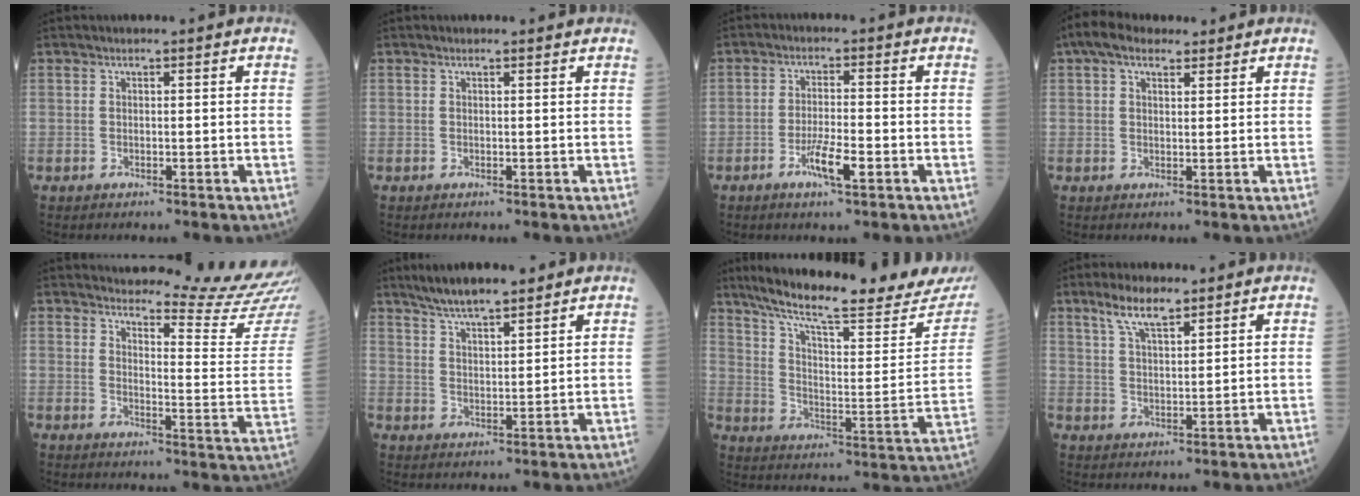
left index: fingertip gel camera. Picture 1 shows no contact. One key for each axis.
{"total": 0.6, "fx": 0.4, "fy": 0.4, "fz": -0.1, "tx": -0.006, "ty": 0.000, "tz": 0.005}
{"total": 4.7, "fx": -2.3, "fy": 0.7, "fz": 4.0, "tx": -0.080, "ty": -0.006, "tz": -0.041}
{"total": 5.5, "fx": 3.6, "fy": 2.9, "fz": 2.9, "tx": -0.066, "ty": 0.036, "tz": 0.070}
{"total": 16.1, "fx": 15.8, "fy": -1.6, "fz": 2.9, "tx": -0.040, "ty": -0.137, "tz": 0.174}
{"total": 7.9, "fx": 6.6, "fy": 1.3, "fz": 4.2, "tx": -0.081, "ty": 0.014, "tz": 0.120}
{"total": 26.3, "fx": 22.6, "fy": 2.8, "fz": 13.0, "tx": -0.214, "ty": -0.047, "tz": 0.310}
{"total": 5.4, "fx": 4.0, "fy": 1.5, "fz": 3.4, "tx": -0.076, "ty": 0.006, "tz": 0.079}